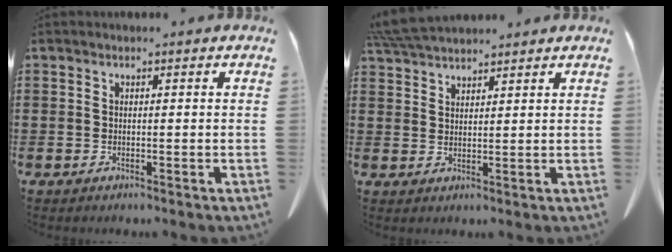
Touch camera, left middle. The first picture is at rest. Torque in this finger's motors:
{"motor_torque": [0.70, 0.28, 0.19, 0.05]}